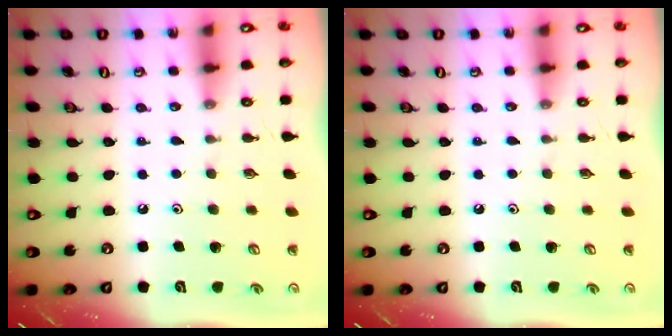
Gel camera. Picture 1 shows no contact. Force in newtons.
{"total": 0.0}